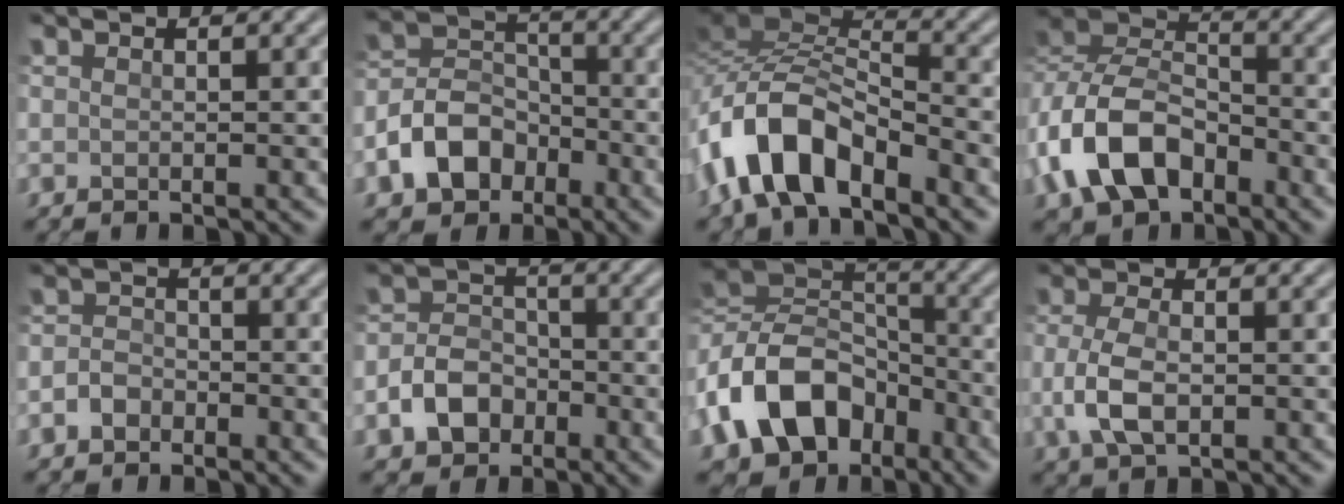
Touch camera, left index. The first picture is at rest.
{"total": 5.9, "force": [-2.9, 4.3, 2.8], "torque": [-0.047, 0.002, -0.064]}
{"total": 9.3, "force": [-5.6, 4.3, 6.0], "torque": [-0.112, 0.005, -0.119]}
{"total": 8.9, "force": [-3.9, 5.7, 5.6], "torque": [-0.115, 0.007, -0.088]}
{"total": 1.9, "force": [-1.0, 1.4, 0.7], "torque": [-0.012, 0.004, -0.025]}
{"total": 4.2, "force": [-2.0, 3.1, 2.0], "torque": [-0.035, 0.002, -0.039]}
{"total": 12.3, "force": [-5.1, 8.7, 7.1], "torque": [-0.149, 0.003, -0.110]}
{"total": 4.2, "force": [-0.7, 2.3, 3.4], "torque": [-0.083, -0.006, -0.016]}